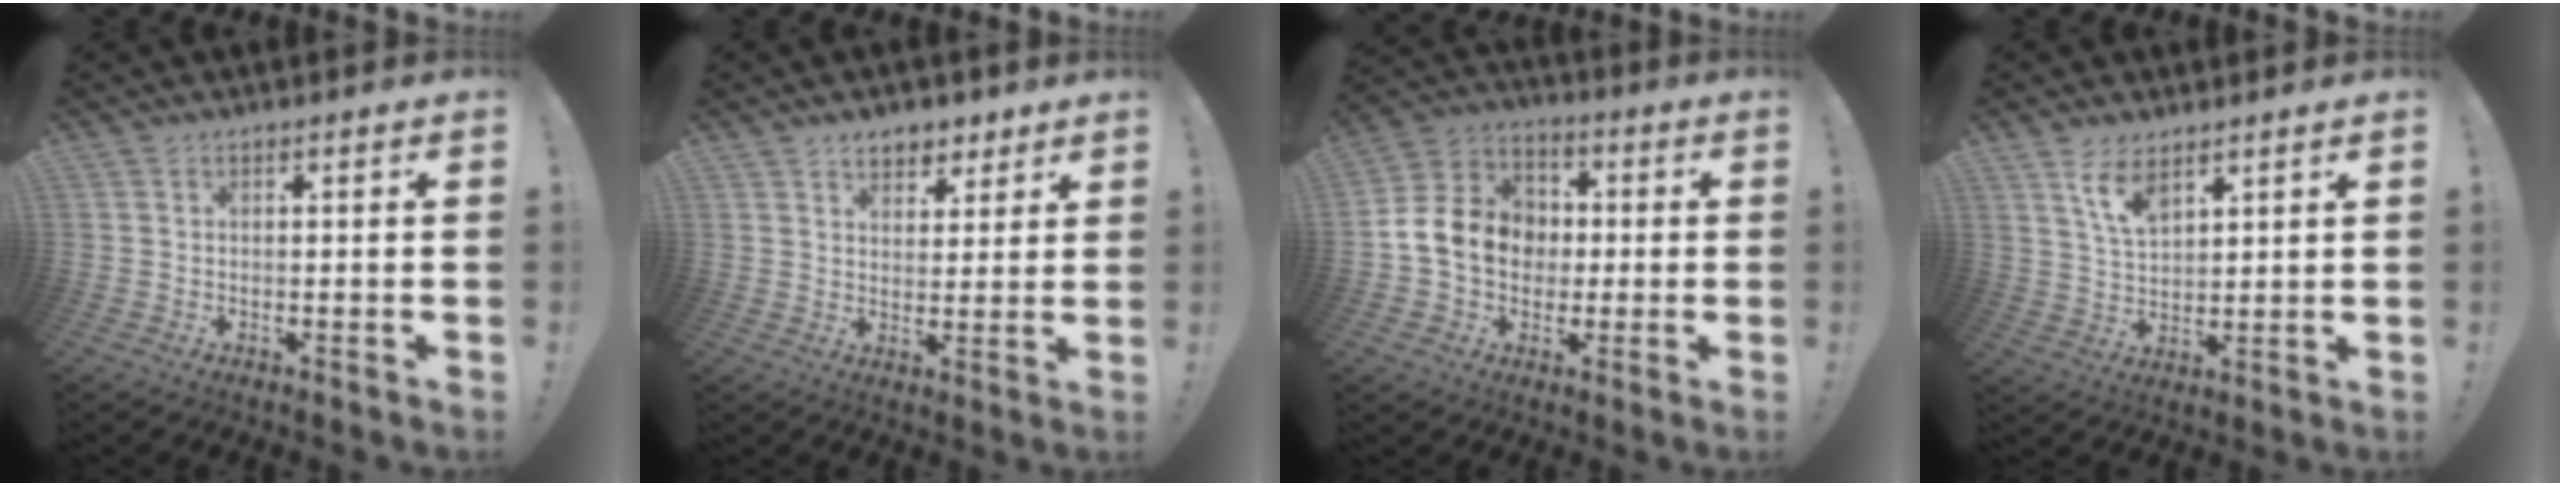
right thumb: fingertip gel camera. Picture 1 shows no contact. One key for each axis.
{"total": 6.5, "fx": 4.7, "fy": 4.1, "fz": 1.8, "tx": -0.006, "ty": -0.034, "tz": 0.086}
{"total": 15.0, "fx": -0.2, "fy": 12.8, "fz": 7.9, "tx": -0.131, "ty": 0.019, "tz": 0.007}
{"total": 7.4, "fx": 5.2, "fy": 3.3, "fz": 4.1, "tx": -0.081, "ty": -0.024, "tz": 0.098}